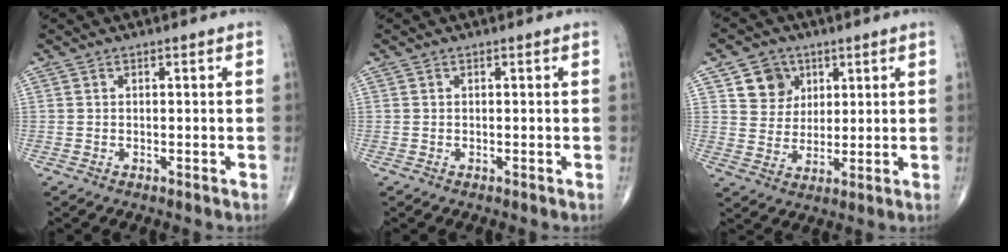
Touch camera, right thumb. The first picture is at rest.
{"total": 0.0}
{"total": 7.2, "force": [3.3, 6.1, 2.0], "torque": [-0.004, -0.014, 0.060]}